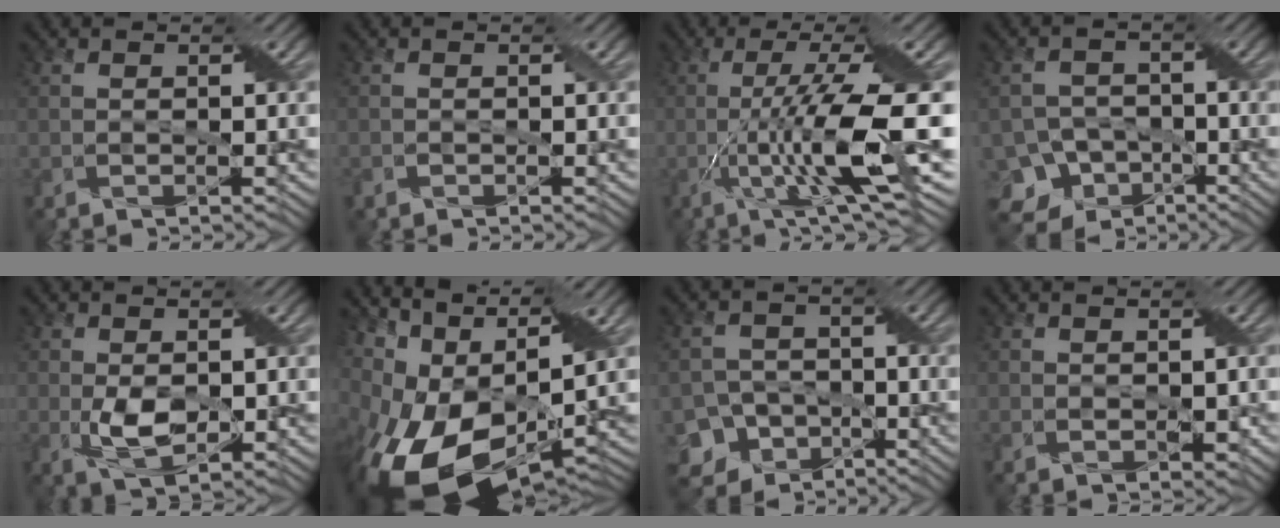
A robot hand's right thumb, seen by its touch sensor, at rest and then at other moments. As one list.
[{"total": 0.7, "force": [-0.5, 0.5, 0.1], "torque": [-0.006, -0.002, -0.011]}, {"total": 12.6, "force": [-2.9, 2.0, 12.1], "torque": [-0.203, 0.015, -0.047]}, {"total": 9.2, "force": [-6.1, 6.6, 1.9], "torque": [-0.046, -0.013, -0.102]}, {"total": 3.9, "force": [-0.2, 2.4, 3.1], "torque": [-0.068, -0.006, 0.002]}, {"total": 17.1, "force": [-1.7, 9.9, 13.8], "torque": [-0.251, -0.015, 0.003]}, {"total": 8.3, "force": [-5.2, 6.3, 1.4], "torque": [-0.032, -0.017, -0.094]}, {"total": 1.3, "force": [0.7, 0.9, 0.7], "torque": [-0.016, -0.005, 0.020]}]